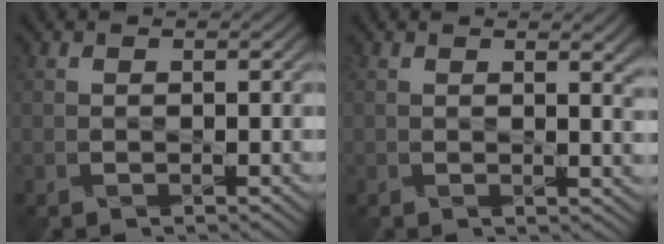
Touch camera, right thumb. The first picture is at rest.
{"total": 2.8, "force": [1.2, 0.7, 2.4], "torque": [-0.034, -0.001, 0.020]}